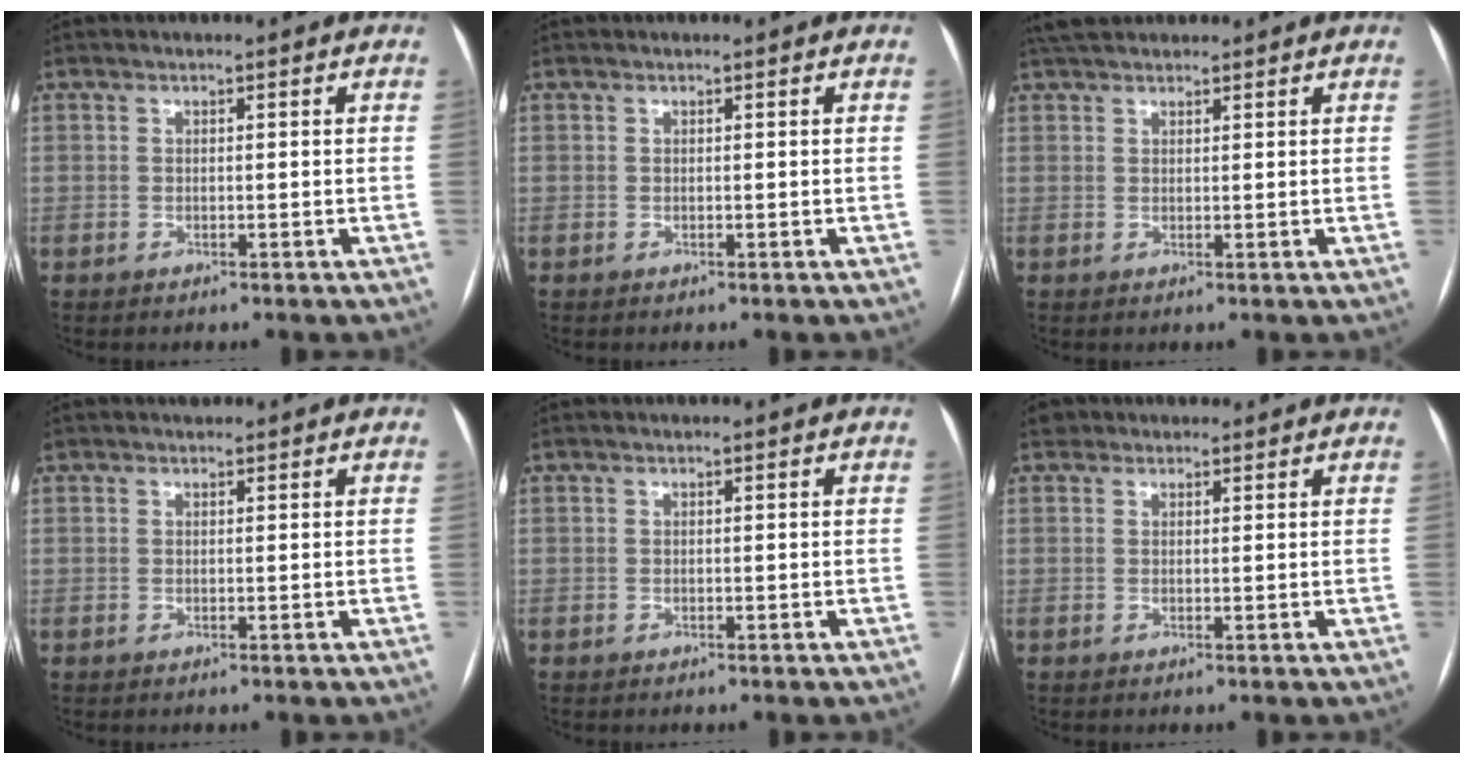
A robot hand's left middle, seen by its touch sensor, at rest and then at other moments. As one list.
[{"total": 0.0}, {"total": 5.0, "force": [4.4, 1.7, 1.9], "torque": [-0.030, 0.035, 0.076]}, {"total": 0.8, "force": [0.7, 0.5, 0.1], "torque": [-0.006, 0.012, 0.010]}, {"total": 0.0}, {"total": 1.8, "force": [1.3, 1.3, -0.1], "torque": [0.010, 0.016, 0.015]}]